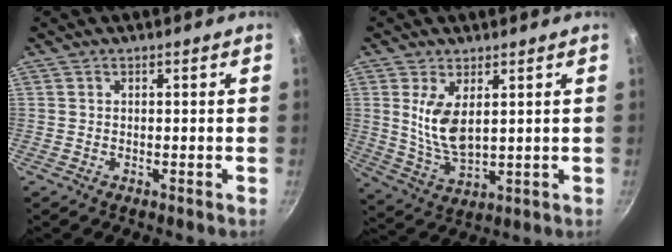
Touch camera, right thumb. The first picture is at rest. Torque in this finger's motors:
{"motor_torque": [-0.74, 0.86, 1.13, 0.23, 0.11]}